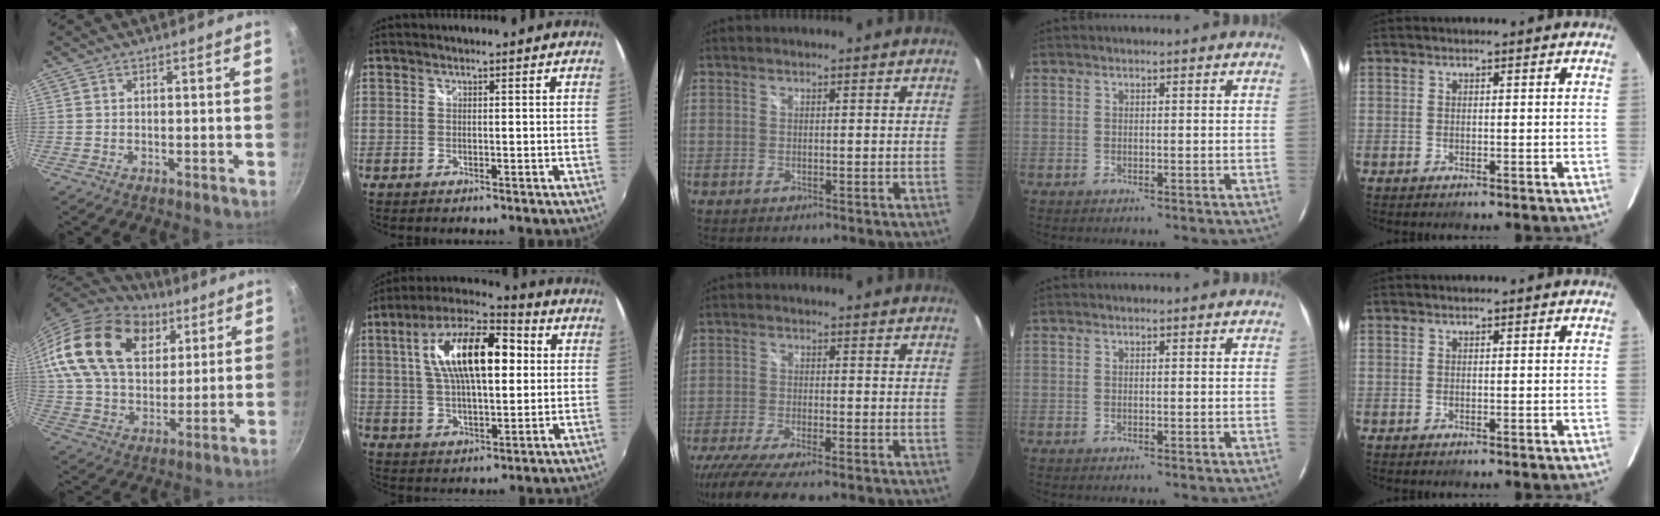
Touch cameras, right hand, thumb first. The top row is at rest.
{"thumb": {"total": 27.2, "force": [12.4, 17.8, 16.6], "torque": [-0.297, -0.002, 0.220]}, "index": {"total": 17.9, "force": [3.8, 7.4, 15.8], "torque": [-0.285, 0.029, 0.060]}, "middle": {"total": 12.3, "force": [-9.6, 2.4, 7.3], "torque": [-0.161, -0.048, -0.162]}}